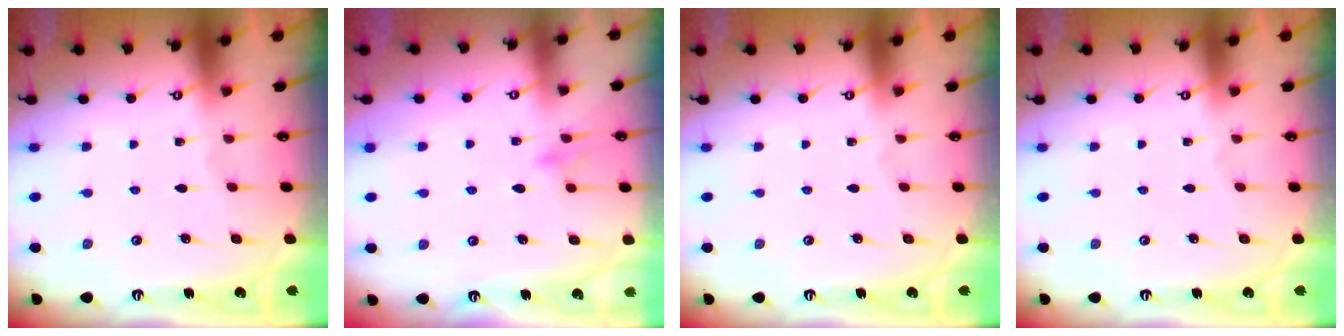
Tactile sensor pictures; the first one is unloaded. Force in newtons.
{"total": 9.2, "press": 9.1, "slide": 0.9}
{"total": 0.0}
{"total": 0.0}